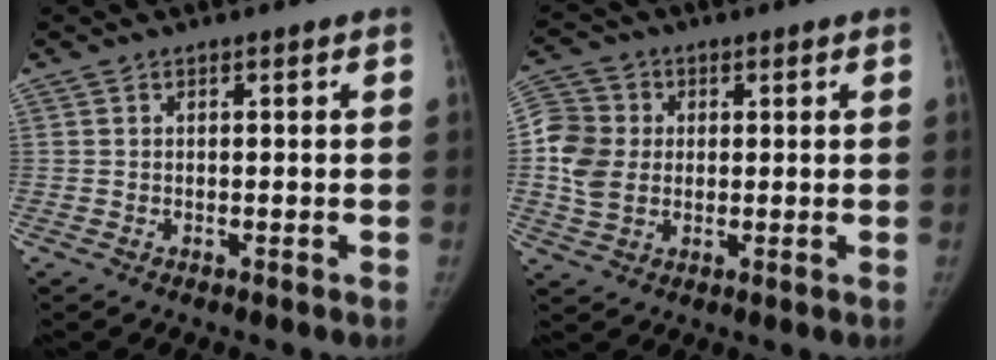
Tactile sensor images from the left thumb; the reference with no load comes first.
{"total": 8.7, "force": [0.3, 7.4, 4.6], "torque": [-0.086, 0.008, -0.001]}